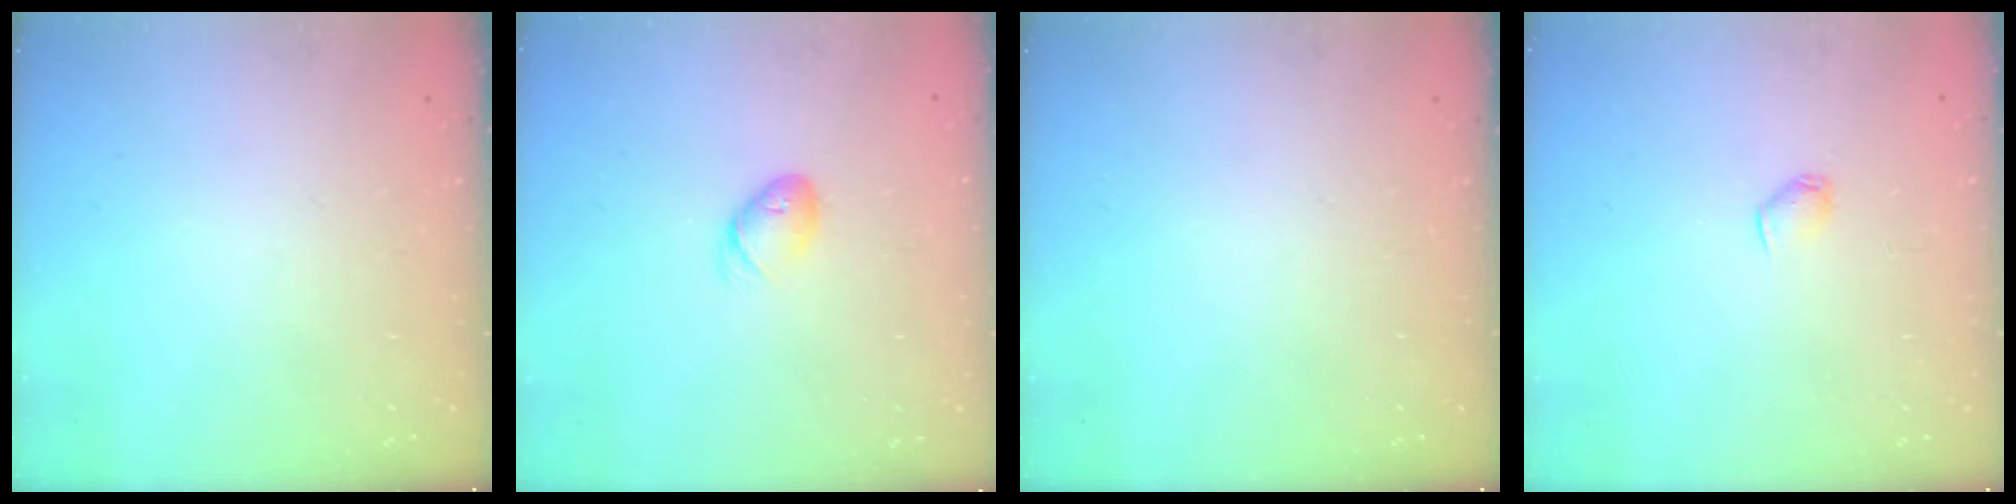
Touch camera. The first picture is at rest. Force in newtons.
{"total": 6.6, "press": 6.5, "slide": 1.1}
{"total": 0.0}
{"total": 2.8, "press": 2.7, "slide": 0.6}